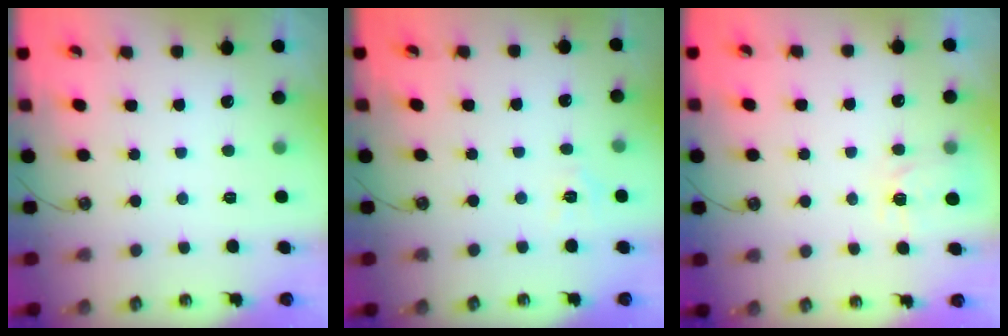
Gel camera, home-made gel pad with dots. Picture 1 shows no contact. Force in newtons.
{"total": 4.9, "press": 4.9, "slide": 0.5}
{"total": 5.7, "press": 5.7, "slide": 0.6}